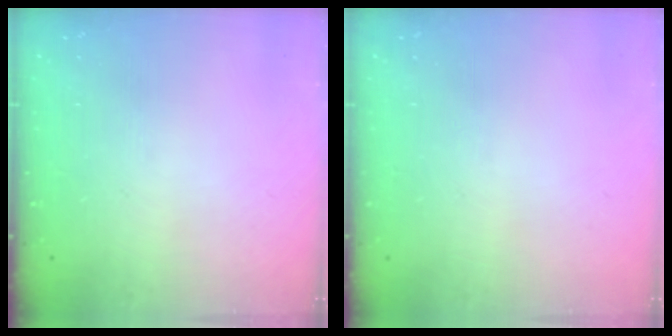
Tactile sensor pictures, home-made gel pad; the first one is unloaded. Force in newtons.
{"total": 0.0}